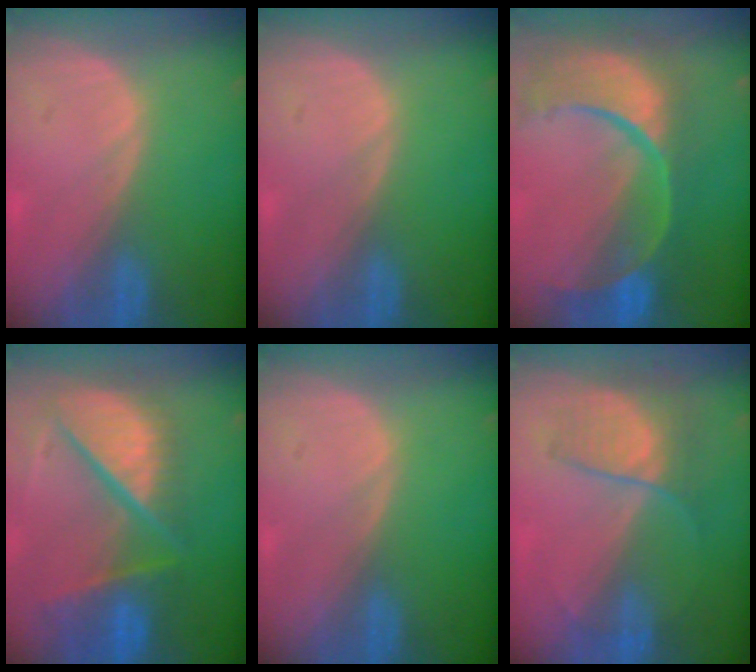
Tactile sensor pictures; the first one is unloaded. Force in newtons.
{"total": 0.0}
{"total": 13.6, "press": 10.9, "slide": 8.2}
{"total": 11.8, "press": 9.8, "slide": 6.5}
{"total": 0.0}
{"total": 7.0, "press": 6.0, "slide": 3.7}